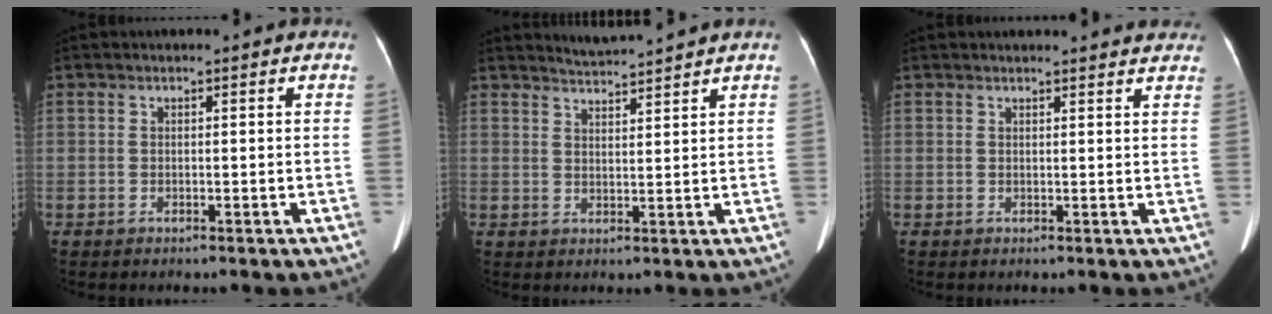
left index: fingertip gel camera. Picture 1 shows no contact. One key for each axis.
{"total": 3.4, "fx": 3.2, "fy": -1.2, "fz": 0.0, "tx": -0.005, "ty": -0.001, "tz": 0.062}
{"total": 10.2, "fx": 9.7, "fy": 2.0, "fz": 2.6, "tx": -0.011, "ty": 0.014, "tz": 0.093}